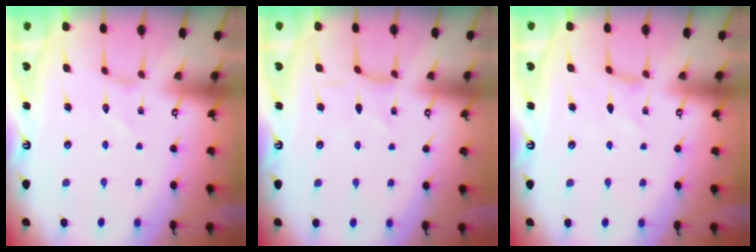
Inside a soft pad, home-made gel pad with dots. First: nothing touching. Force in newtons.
{"total": 1.0, "press": 1.0, "slide": 0.4}
{"total": 0.0}